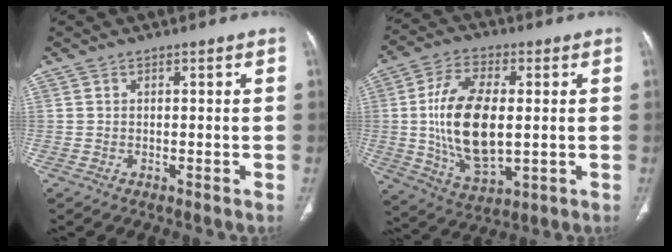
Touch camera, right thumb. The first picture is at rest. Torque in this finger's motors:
{"motor_torque": [2.43, 2.58, 1.77, 0.04, 0.64]}